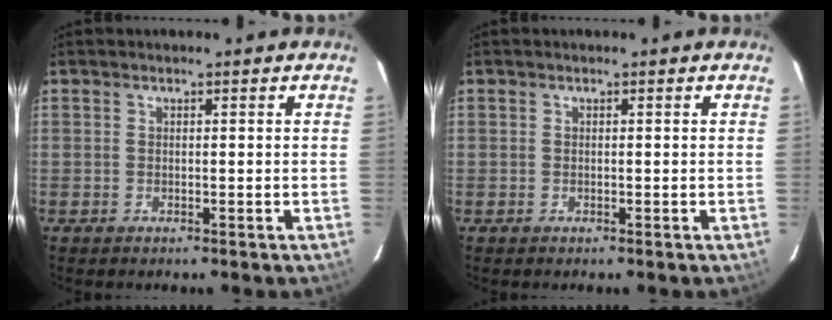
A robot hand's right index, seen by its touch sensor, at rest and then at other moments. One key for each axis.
{"total": 0.0}